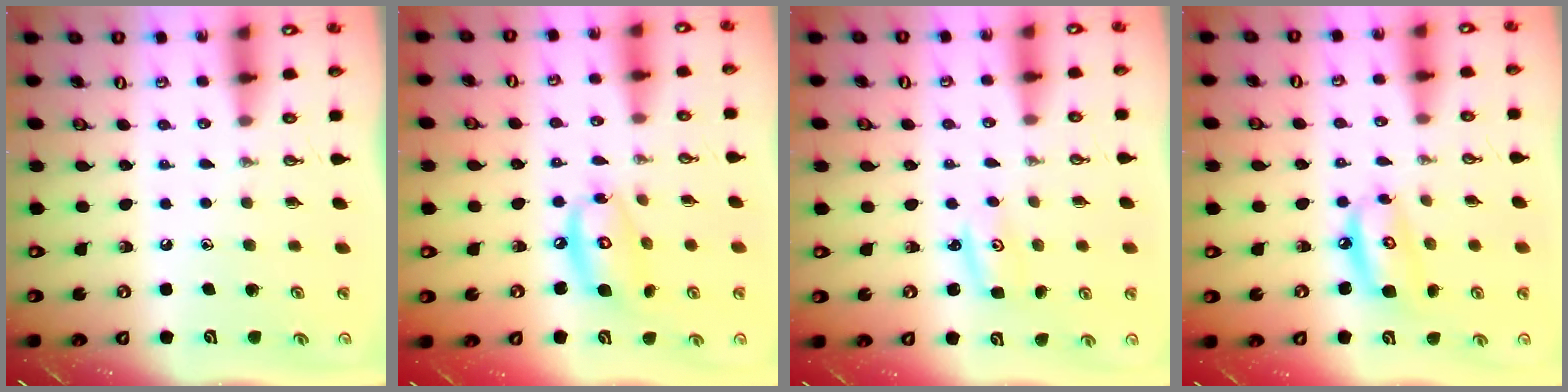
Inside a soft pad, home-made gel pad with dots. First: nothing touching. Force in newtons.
{"total": 11.9, "press": 11.9, "slide": 0.8}
{"total": 2.6, "press": 2.6, "slide": 0.3}
{"total": 9.2, "press": 9.2, "slide": 1.1}